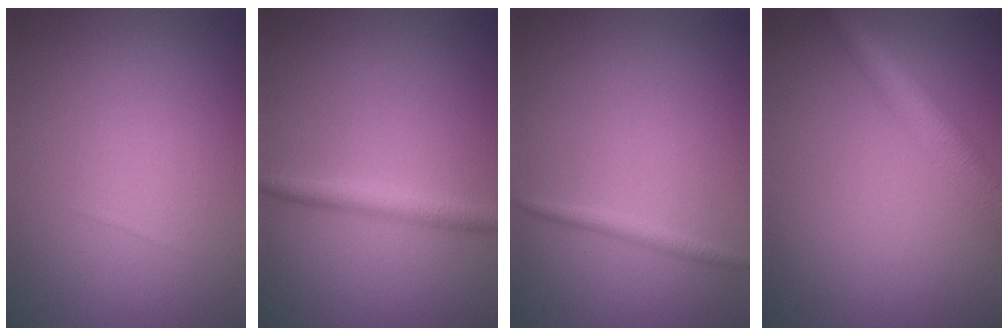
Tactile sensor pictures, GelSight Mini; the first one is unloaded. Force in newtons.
{"total": 2.0, "press": 2.0, "slide": 0.0}
{"total": 1.1, "press": 1.1, "slide": 0.0}
{"total": 4.6, "press": 4.6, "slide": 0.1}